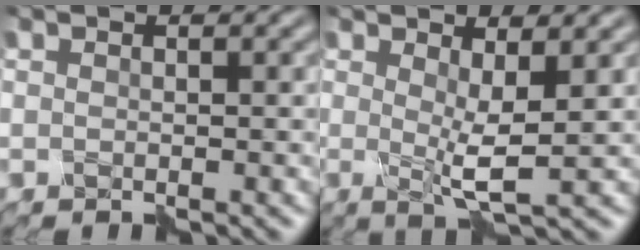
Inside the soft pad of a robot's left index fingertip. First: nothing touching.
{"total": 2.7, "force": [0.5, 0.4, 2.6], "torque": [-0.041, -0.012, 0.005]}